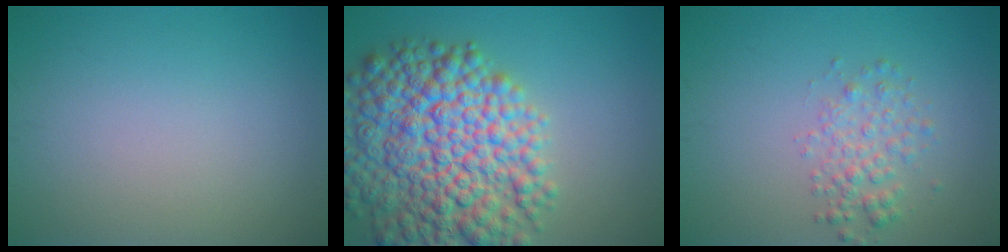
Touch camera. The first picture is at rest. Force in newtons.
{"total": 12.3, "press": 12.3, "slide": 0.5}
{"total": 2.4, "press": 2.4, "slide": 0.1}